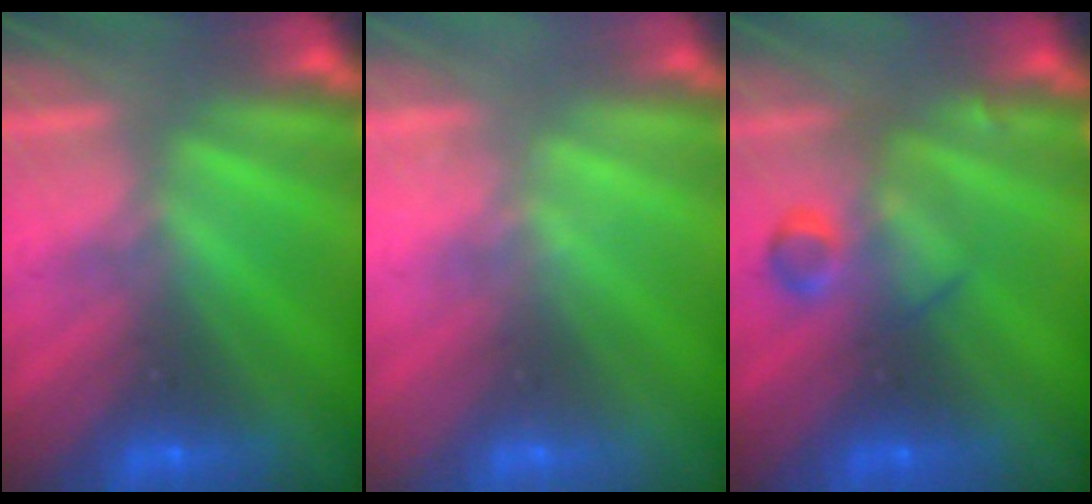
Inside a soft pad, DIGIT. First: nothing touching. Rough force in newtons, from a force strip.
{"total": 2.1}
{"total": 2.8}